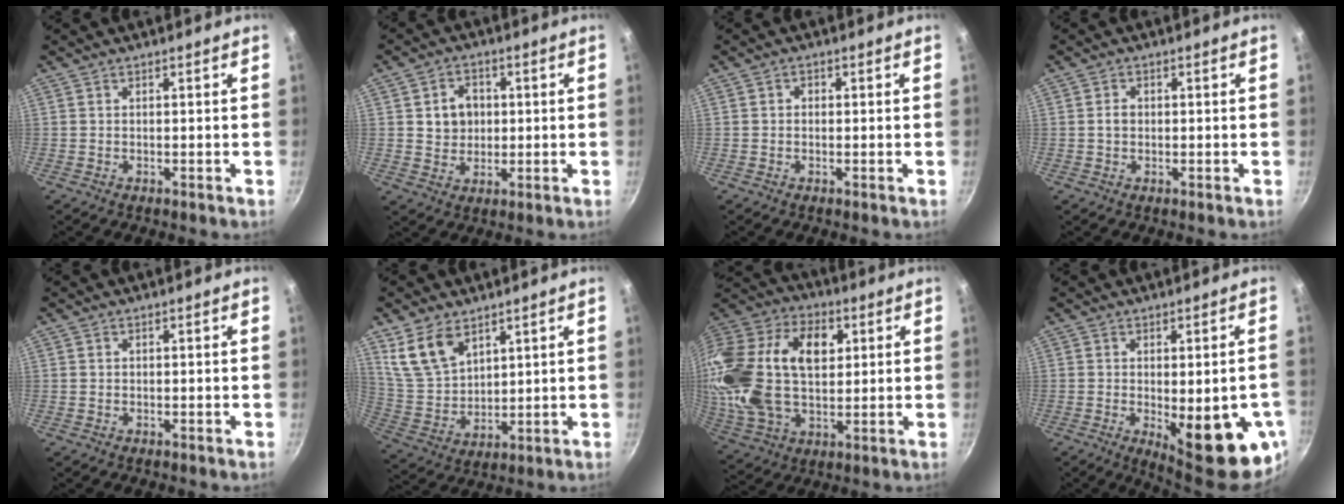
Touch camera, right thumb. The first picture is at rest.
{"total": 6.5, "force": [0.9, 5.6, 3.2], "torque": [-0.023, 0.004, 0.016]}
{"total": 1.2, "force": [-0.1, 1.1, 0.5], "torque": [-0.007, 0.004, -0.004]}
{"total": 1.9, "force": [0.0, 1.5, 1.1], "torque": [-0.014, 0.006, -0.001]}
{"total": 0.0}
{"total": 10.6, "force": [6.2, 6.4, 5.7], "torque": [-0.088, -0.032, 0.139]}
{"total": 27.0, "force": [5.2, 17.0, 20.3], "torque": [-0.389, 0.014, 0.086]}
{"total": 17.0, "force": [-4.1, 5.6, 15.4], "torque": [-0.170, -0.019, -0.040]}